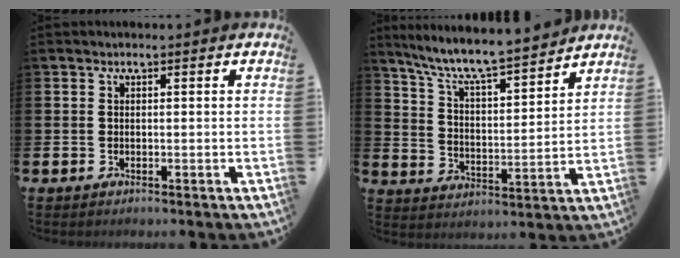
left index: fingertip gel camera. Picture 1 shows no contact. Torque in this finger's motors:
{"motor_torque": [0.15, -0.26, 0.73, 0.21]}